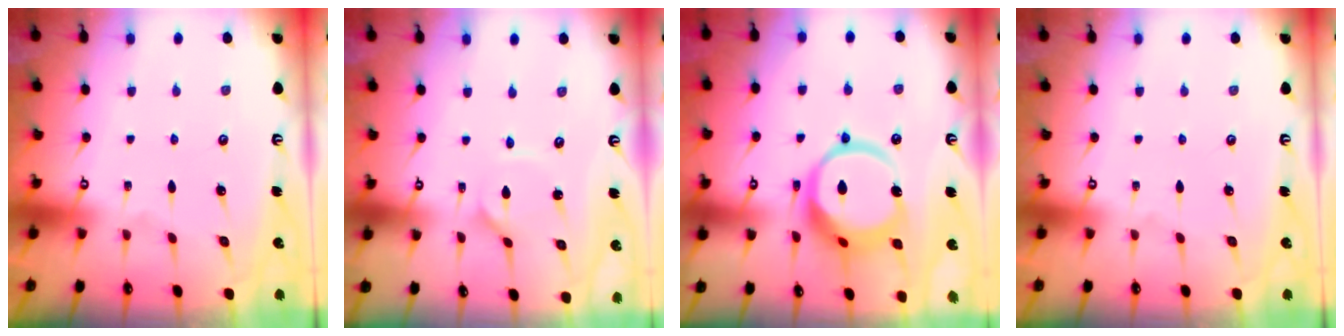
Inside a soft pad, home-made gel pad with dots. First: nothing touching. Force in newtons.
{"total": 1.7, "press": 1.6, "slide": 0.2}
{"total": 14.3, "press": 14.2, "slide": 1.5}
{"total": 0.0}